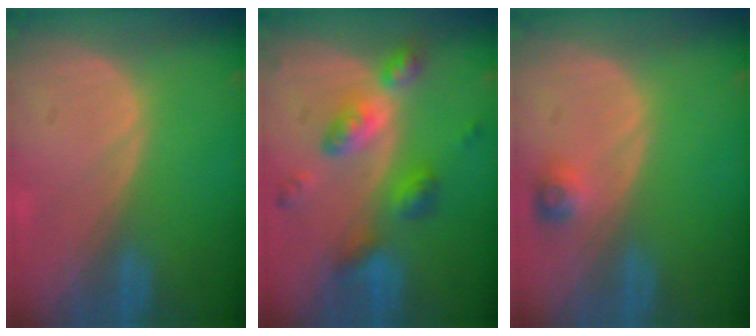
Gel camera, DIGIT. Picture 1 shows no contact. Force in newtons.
{"total": 7.4, "press": 7.4, "slide": 0.5}
{"total": 2.3, "press": 2.2, "slide": 0.7}